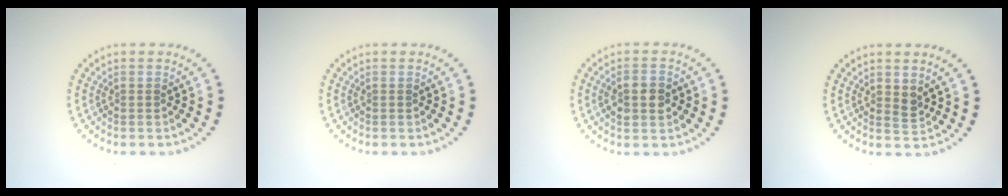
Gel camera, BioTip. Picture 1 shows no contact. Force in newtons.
{"total": 0.0}
{"total": 2.4, "press": 2.4, "slide": 0.2}
{"total": 1.1, "press": 1.0, "slide": 0.5}